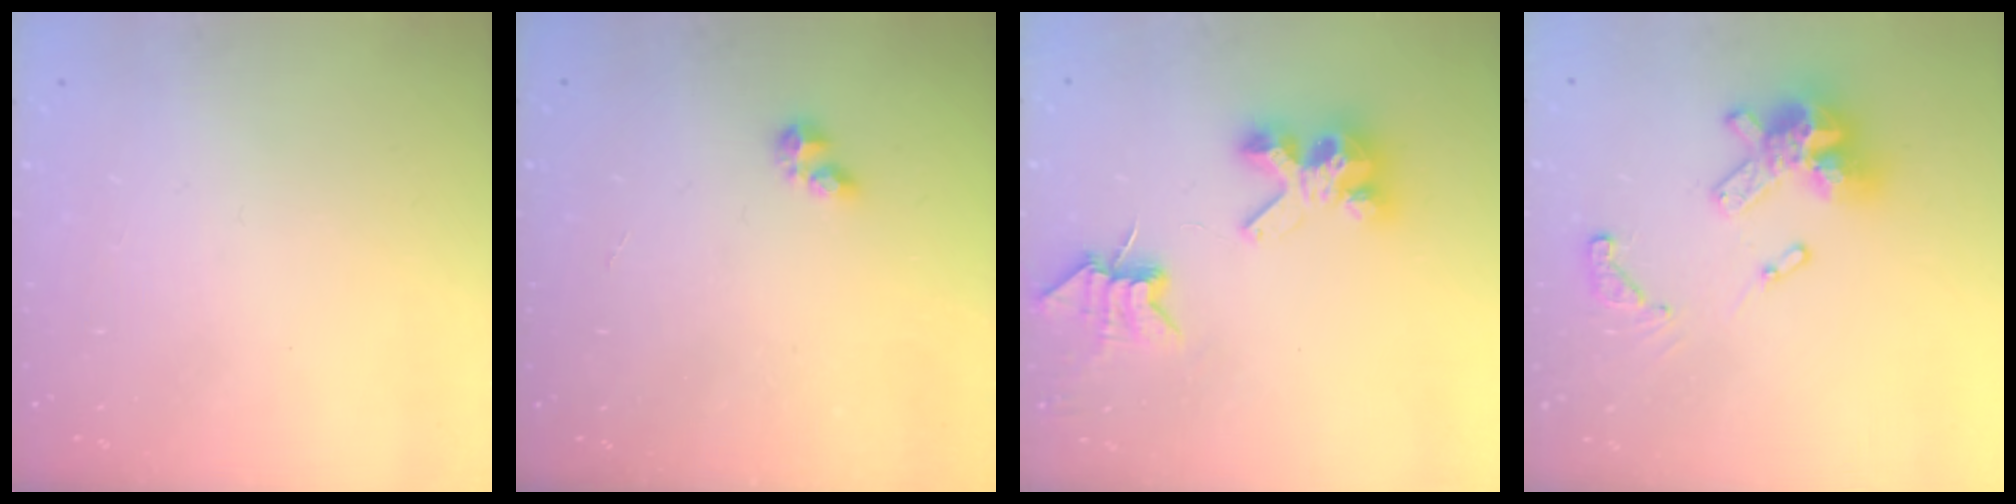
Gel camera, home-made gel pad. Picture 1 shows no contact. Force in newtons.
{"total": 4.2, "press": 4.1, "slide": 0.5}
{"total": 6.7, "press": 6.7, "slide": 0.6}
{"total": 15.6, "press": 15.4, "slide": 2.0}